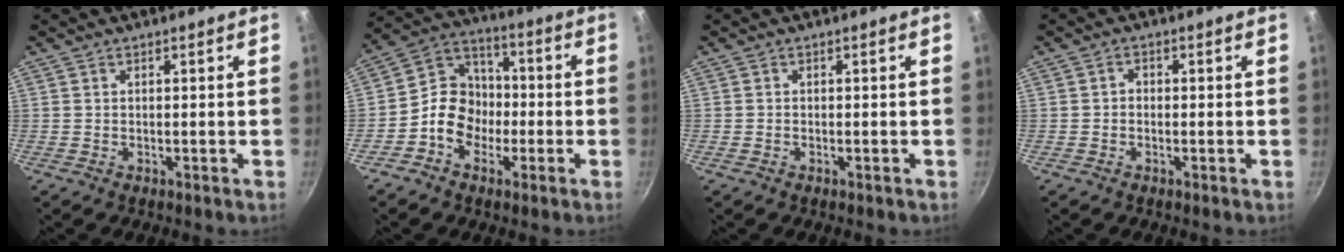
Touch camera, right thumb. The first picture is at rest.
{"total": 10.8, "force": [-3.0, 9.0, 5.2], "torque": [-0.050, 0.047, -0.070]}
{"total": 0.0}
{"total": 1.3, "force": [-0.3, 1.1, 0.7], "torque": [-0.011, 0.008, -0.007]}